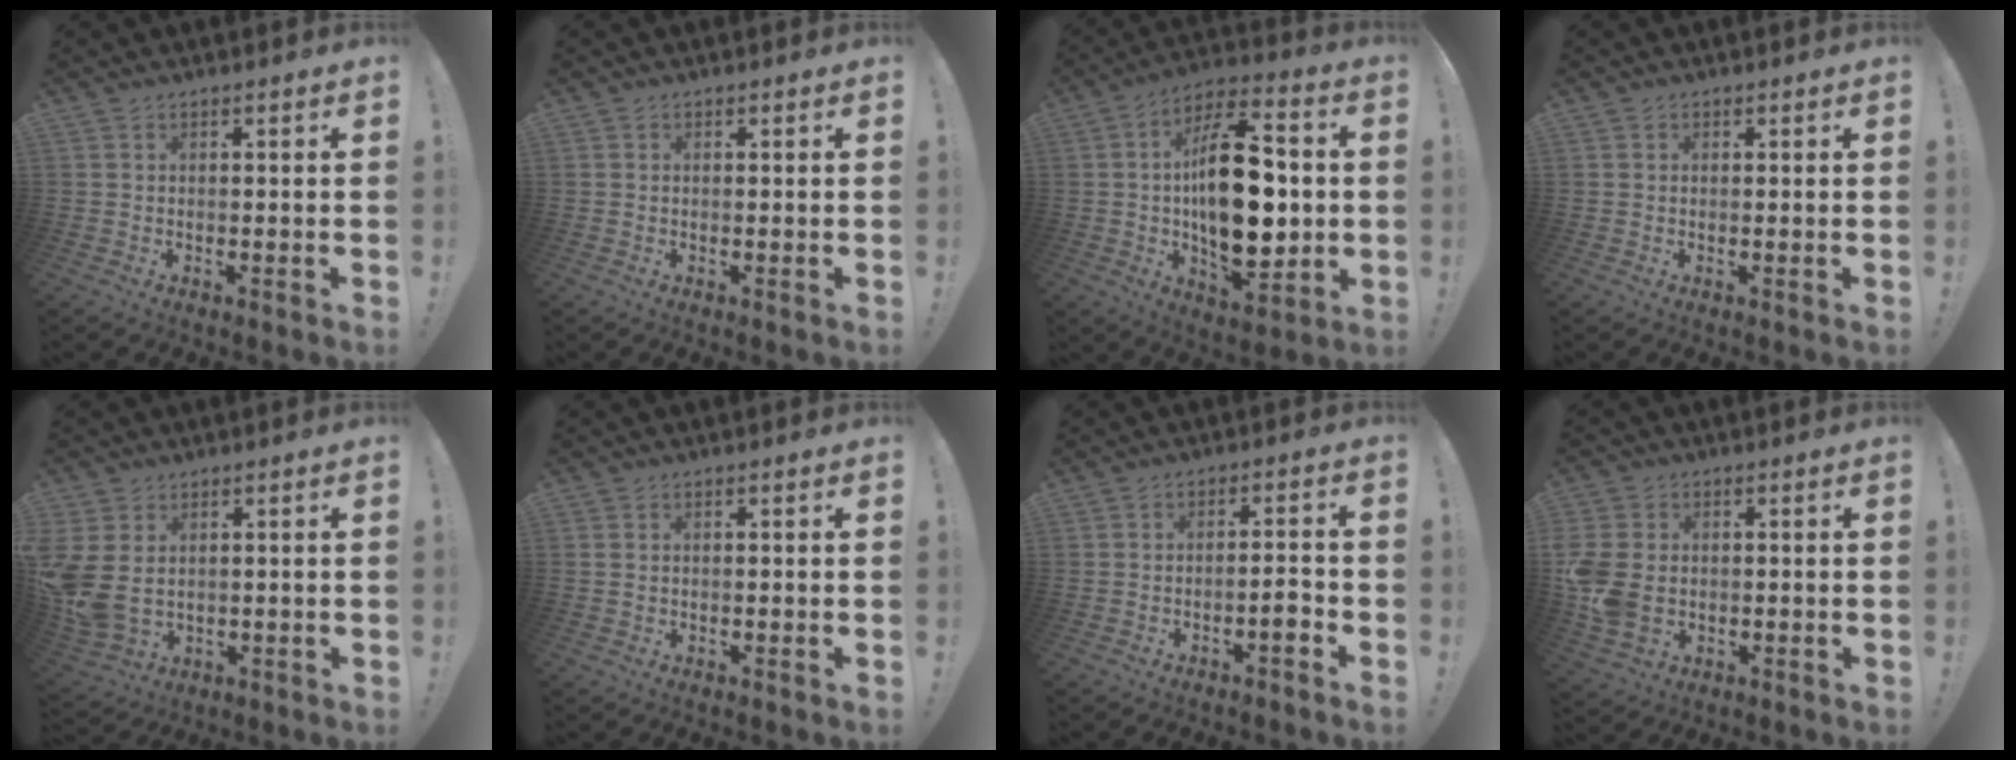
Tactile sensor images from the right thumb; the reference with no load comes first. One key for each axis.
{"total": 0.0}
{"total": 24.7, "fx": -0.4, "fy": 12.5, "fz": 21.3, "tx": -0.351, "ty": 0.005, "tz": -0.003}
{"total": 0.6, "fx": 0.3, "fy": 0.5, "fz": 0.0, "tx": 0.005, "ty": 0.000, "tz": 0.004}
{"total": 9.4, "fx": 1.2, "fy": 6.7, "fz": 6.4, "tx": -0.143, "ty": -0.015, "tz": 0.029}
{"total": 0.7, "fx": 0.3, "fy": 0.7, "fz": 0.2, "tx": -0.005, "ty": 0.003, "tz": 0.006}
{"total": 4.8, "fx": -2.8, "fy": 1.0, "fz": 3.8, "tx": -0.054, "ty": 0.008, "tz": -0.046}
{"total": 10.8, "fx": -0.6, "fy": 8.0, "fz": 7.2, "tx": -0.158, "ty": -0.001, "tz": -0.006}